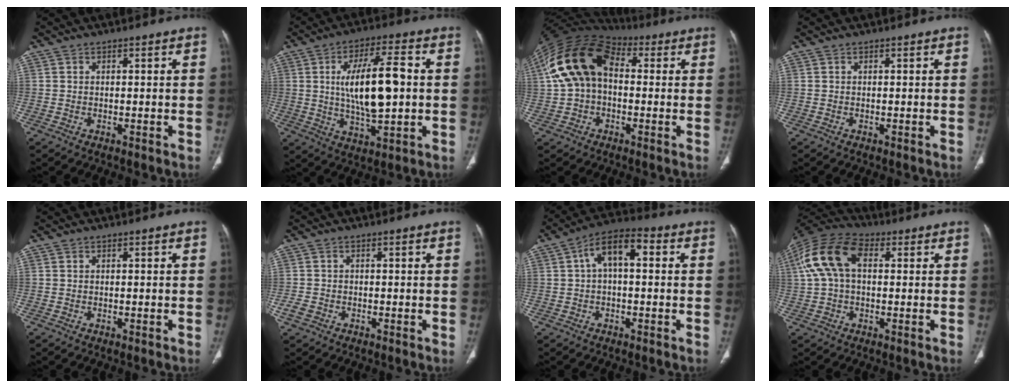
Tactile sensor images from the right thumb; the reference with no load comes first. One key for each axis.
{"total": 15.0, "fx": 1.2, "fy": 5.5, "fz": 13.9, "tx": -0.235, "ty": 0.004, "tz": 0.024}
{"total": 15.8, "fx": 1.9, "fy": 10.6, "fz": 11.5, "tx": -0.217, "ty": 0.043, "tz": 0.024}
{"total": 0.0}
{"total": 0.0}
{"total": 2.0, "fx": -0.9, "fy": 1.5, "fz": 0.9, "tx": -0.021, "ty": 0.001, "tz": -0.018}
{"total": 9.0, "fx": 1.6, "fy": 4.5, "fz": 7.6, "tx": -0.125, "ty": 0.034, "tz": 0.018}
{"total": 13.8, "fx": 2.8, "fy": 8.5, "fz": 10.5, "tx": -0.219, "ty": 0.039, "tz": 0.046}